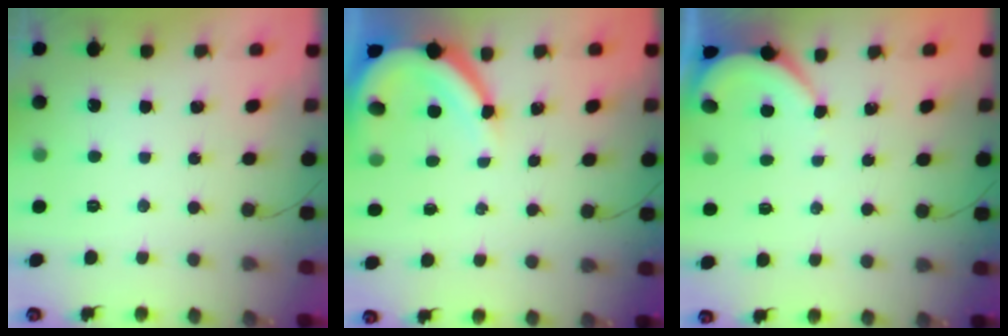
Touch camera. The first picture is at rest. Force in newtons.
{"total": 9.5, "press": 9.4, "slide": 1.1}
{"total": 1.9, "press": 1.9, "slide": 0.3}